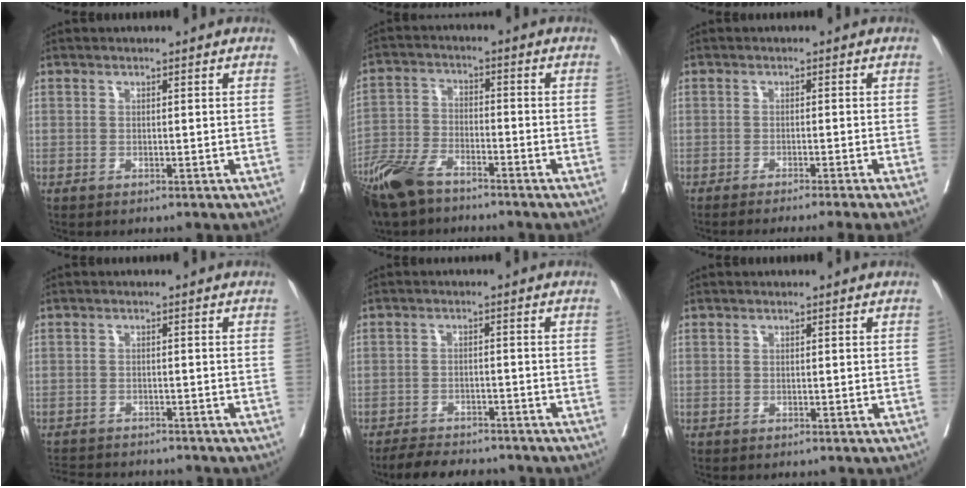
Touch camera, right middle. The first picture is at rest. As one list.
[{"total": 11.9, "force": [-9.1, 4.1, 6.5], "torque": [-0.136, -0.028, -0.175]}, {"total": 6.7, "force": [-5.7, -1.3, 3.3], "torque": [-0.012, -0.010, -0.079]}, {"total": 8.4, "force": [-7.9, 1.5, 2.3], "torque": [-0.036, -0.003, -0.112]}, {"total": 7.9, "force": [-7.2, 2.2, 2.5], "torque": [-0.033, -0.007, -0.107]}, {"total": 0.0}]